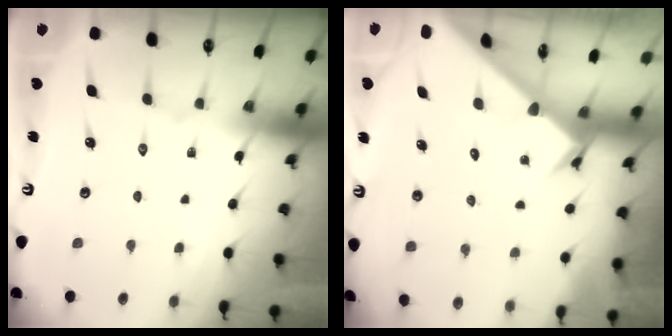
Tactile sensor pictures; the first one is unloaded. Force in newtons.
{"total": 2.7, "press": 2.7, "slide": 0.3}